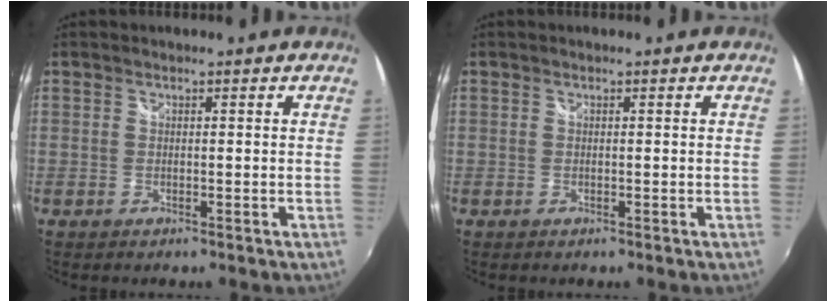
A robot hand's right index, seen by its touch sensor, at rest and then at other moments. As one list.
[{"total": 0.0}]